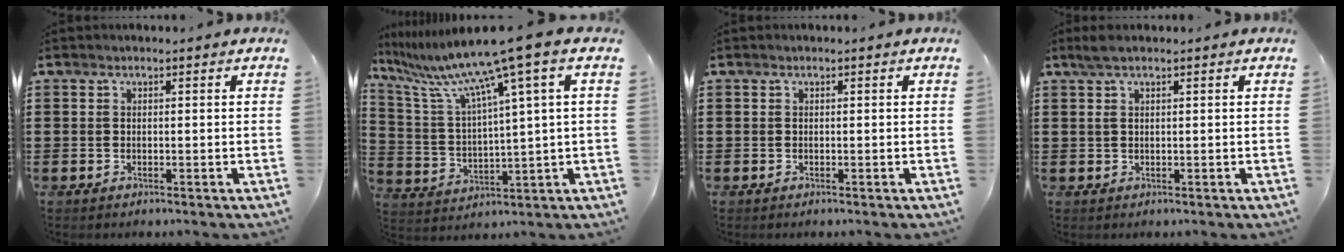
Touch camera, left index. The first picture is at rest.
{"total": 11.0, "force": [7.4, -0.5, 8.2], "torque": [-0.194, -0.045, 0.112]}
{"total": 0.0}
{"total": 1.9, "force": [0.8, 0.3, 1.8], "torque": [-0.036, 0.002, 0.014]}